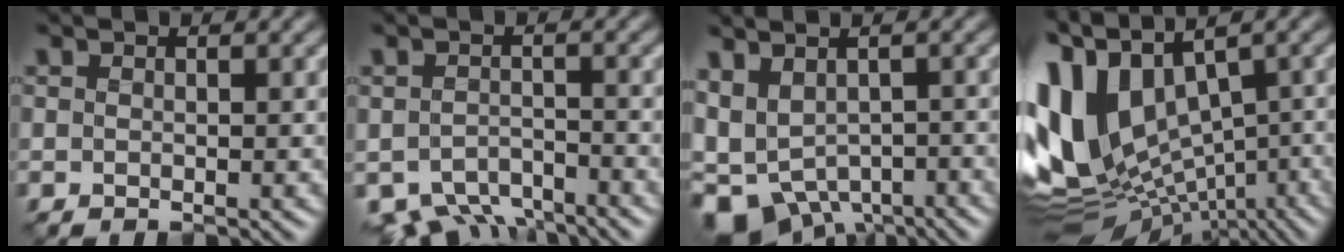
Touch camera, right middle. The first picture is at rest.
{"total": 5.9, "force": [-4.8, 2.4, 2.4], "torque": [-0.039, -0.024, -0.085]}
{"total": 8.4, "force": [-4.0, 5.2, 5.2], "torque": [-0.097, -0.009, -0.066]}
{"total": 15.3, "force": [0.4, 9.6, 11.9], "torque": [-0.257, -0.001, 0.040]}